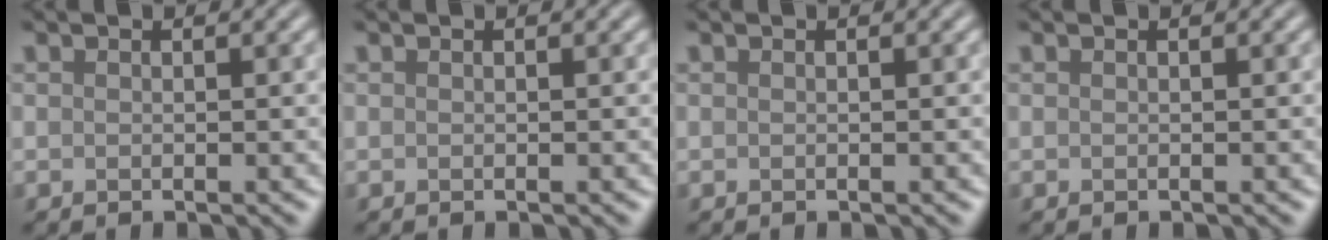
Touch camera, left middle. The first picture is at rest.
{"total": 0.0}
{"total": 0.0}
{"total": 0.0}